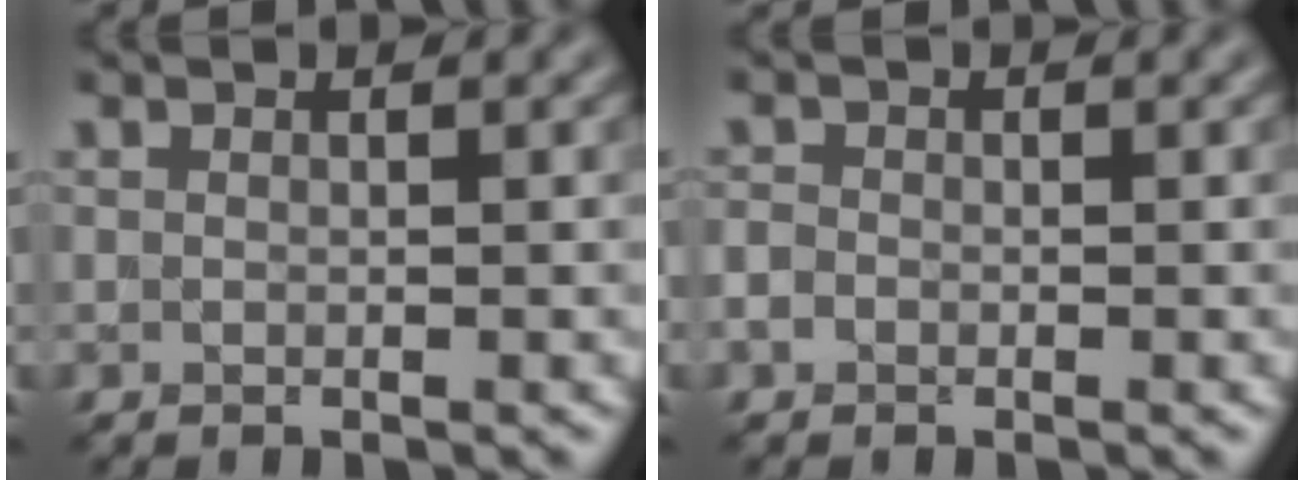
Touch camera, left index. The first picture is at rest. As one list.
[{"total": 0.8, "force": [-0.6, 0.6, -0.1], "torque": [0.000, 0.002, -0.013]}]